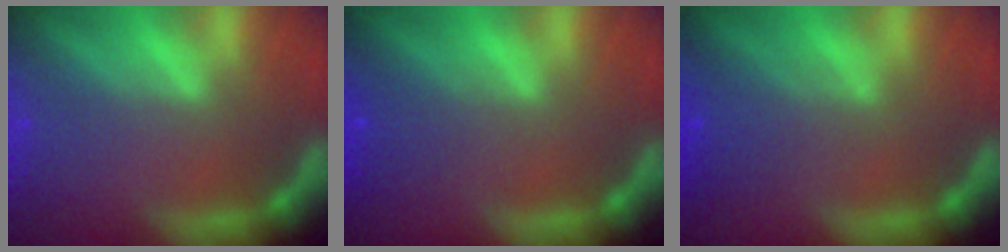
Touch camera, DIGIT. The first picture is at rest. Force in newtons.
{"total": 1.9}
{"total": 3.0}